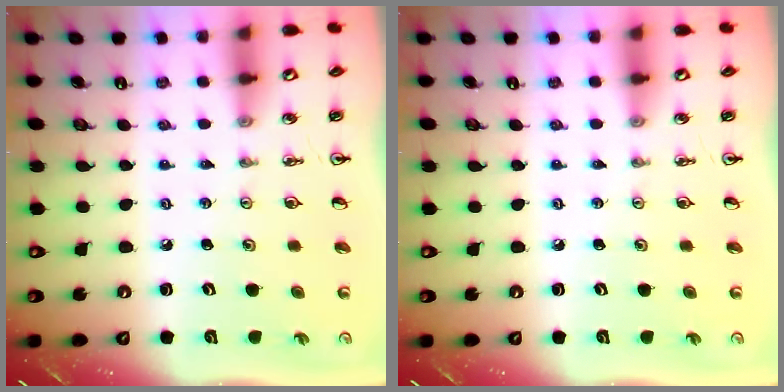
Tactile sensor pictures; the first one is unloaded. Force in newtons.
{"total": 0.0}